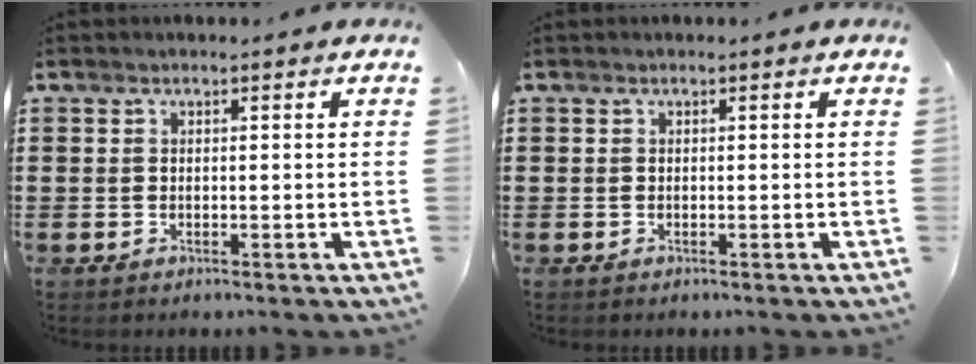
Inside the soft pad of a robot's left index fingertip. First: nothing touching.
{"total": 0.0}